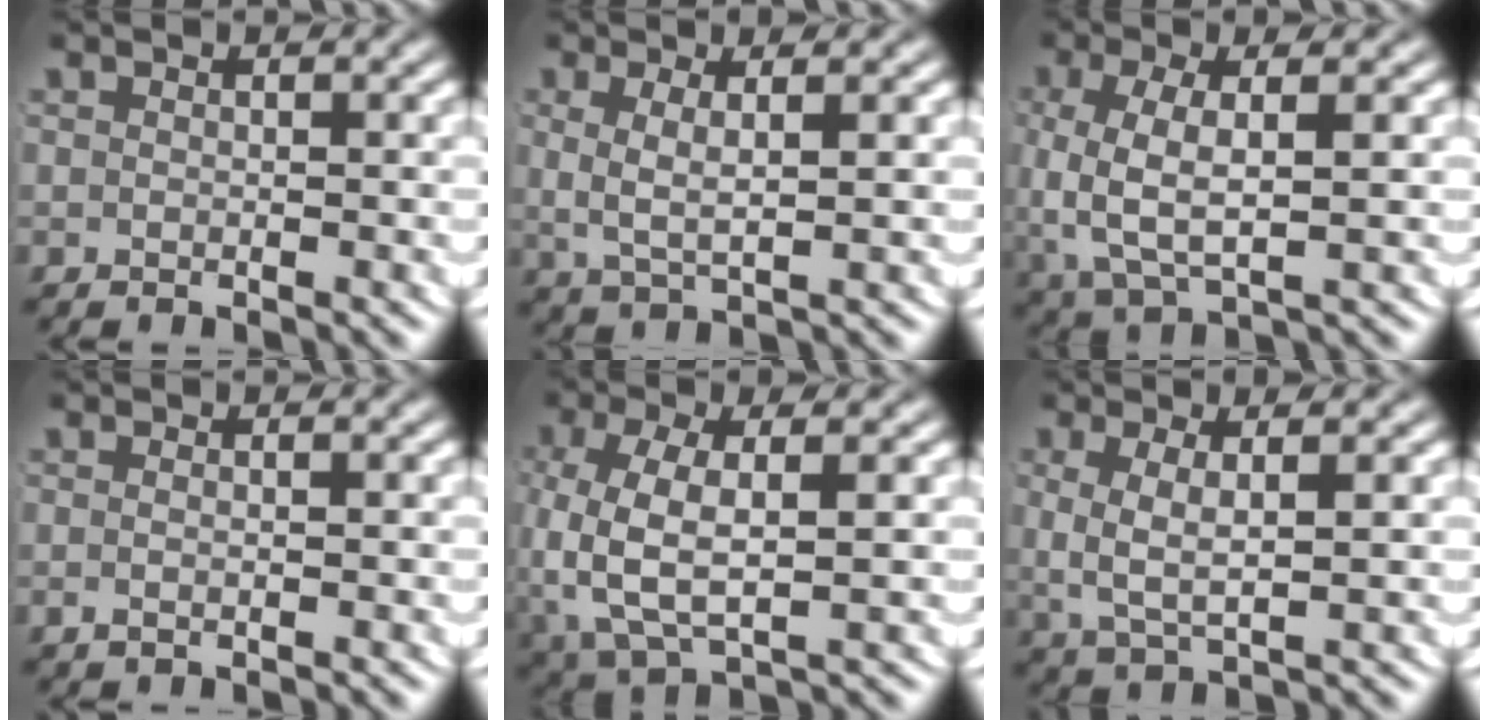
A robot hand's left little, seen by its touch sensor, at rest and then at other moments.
{"total": 3.5, "force": [0.7, 1.7, 3.0], "torque": [-0.067, -0.009, 0.021]}
{"total": 5.7, "force": [0.2, 3.0, 4.8], "torque": [-0.120, -0.013, 0.017]}
{"total": 0.8, "force": [-0.4, 0.0, 0.6], "torque": [-0.014, -0.007, -0.004]}
{"total": 7.2, "force": [-0.1, 4.3, 5.7], "torque": [-0.148, -0.019, 0.014]}
{"total": 4.1, "force": [0.6, 2.0, 3.5], "torque": [-0.086, -0.014, 0.023]}